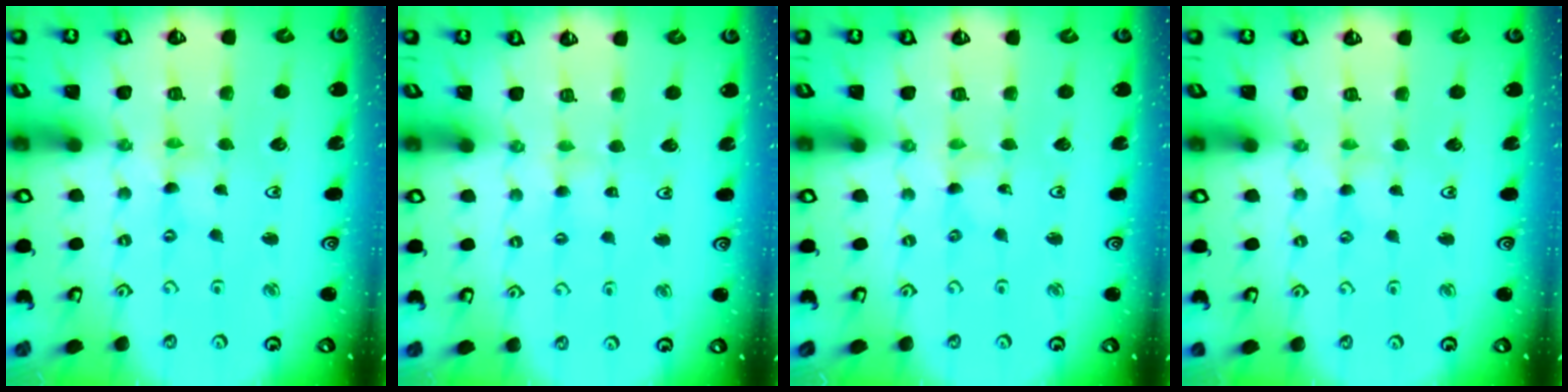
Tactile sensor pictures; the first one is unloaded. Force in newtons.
{"total": 2.3, "press": 2.3, "slide": 0.4}
{"total": 0.0}
{"total": 0.9, "press": 0.9, "slide": 0.2}